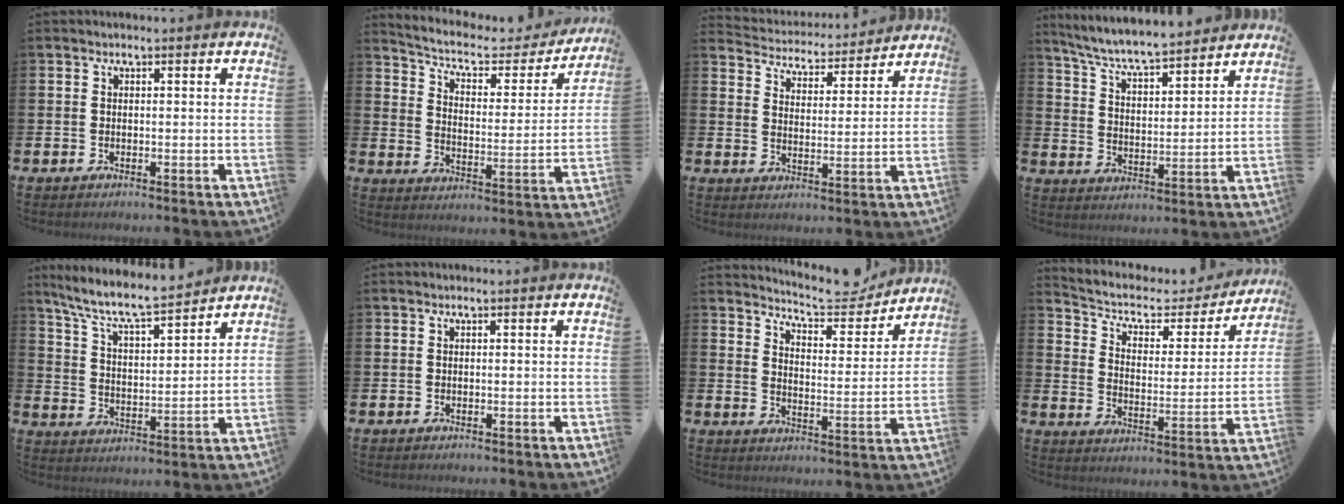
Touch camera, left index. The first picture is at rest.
{"total": 6.2, "force": [5.2, 2.4, 2.3], "torque": [-0.072, -0.038, 0.082]}
{"total": 4.6, "force": [4.4, 1.0, -0.1], "torque": [-0.022, -0.042, 0.073]}
{"total": 6.6, "force": [6.3, 0.5, 1.9], "torque": [-0.070, -0.045, 0.108]}
{"total": 8.3, "force": [7.7, 0.8, 3.1], "torque": [-0.096, -0.049, 0.135]}
{"total": 0.0}
{"total": 6.6, "force": [6.4, 1.0, 1.3], "torque": [-0.040, -0.049, 0.109]}
{"total": 5.6, "force": [4.6, 2.6, 1.7], "torque": [-0.060, -0.036, 0.071]}